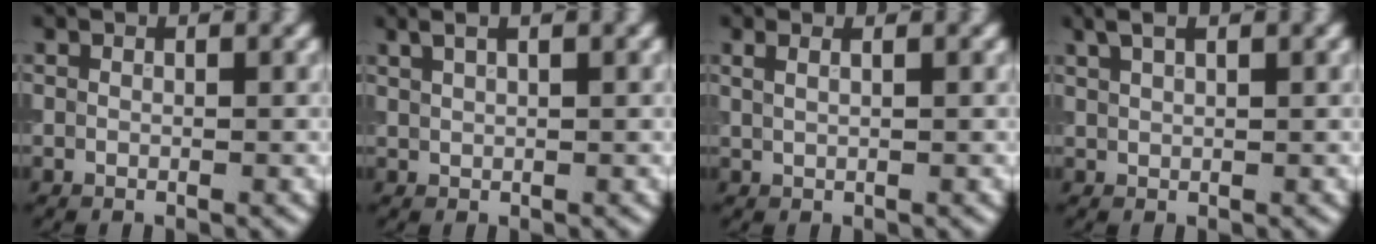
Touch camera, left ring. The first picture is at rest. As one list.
[{"total": 3.1, "force": [1.9, 1.2, 2.1], "torque": [-0.020, 0.008, 0.015]}, {"total": 2.8, "force": [1.6, 1.5, 1.8], "torque": [-0.008, 0.013, -0.002]}, {"total": 2.5, "force": [1.7, 0.7, 1.8], "torque": [-0.027, 0.006, 0.028]}]